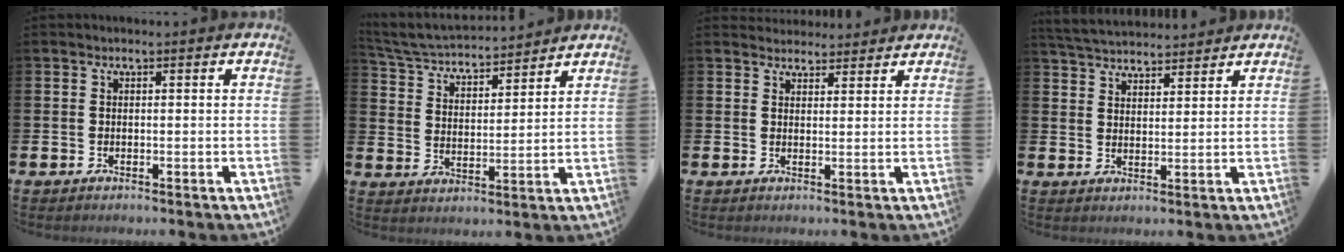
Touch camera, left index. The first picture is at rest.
{"total": 4.9, "force": [4.8, 0.8, 0.6], "torque": [-0.034, -0.042, 0.081]}
{"total": 3.0, "force": [2.8, 1.0, -0.3], "torque": [0.012, -0.015, 0.050]}
{"total": 4.4, "force": [4.3, 0.7, 0.2], "torque": [-0.019, -0.022, 0.079]}